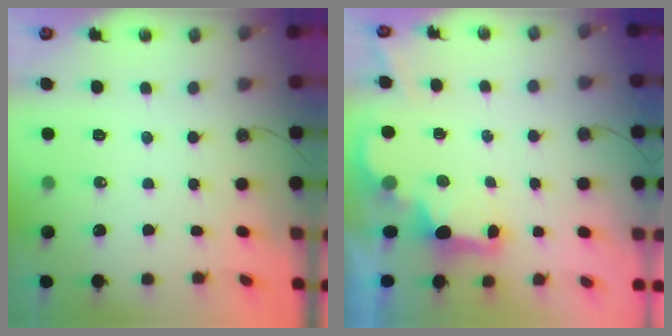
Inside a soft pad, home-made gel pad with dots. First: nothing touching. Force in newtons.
{"total": 2.5, "press": 2.3, "slide": 0.8}